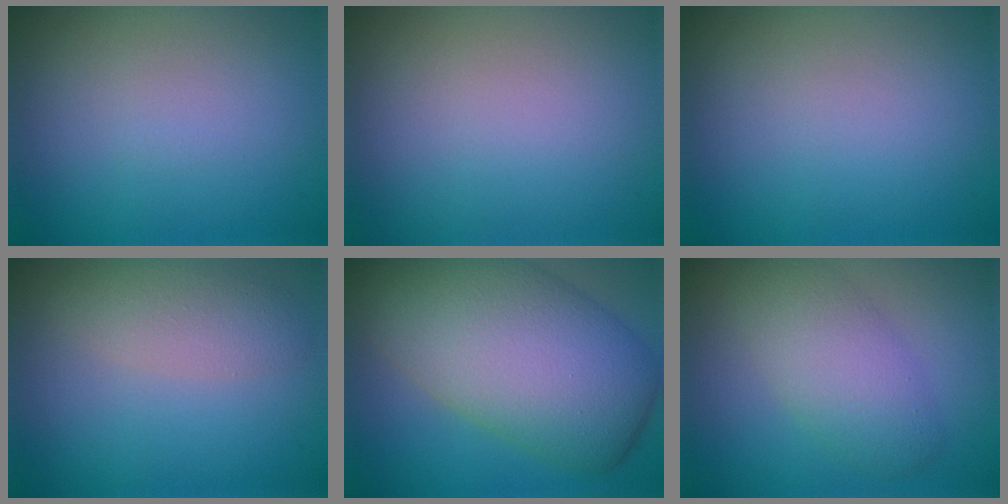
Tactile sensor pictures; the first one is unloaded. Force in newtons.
{"total": 0.0}
{"total": 0.0}
{"total": 3.0, "press": 3.0, "slide": 0.1}
{"total": 13.3, "press": 13.3, "slide": 0.9}
{"total": 4.6, "press": 4.5, "slide": 0.6}